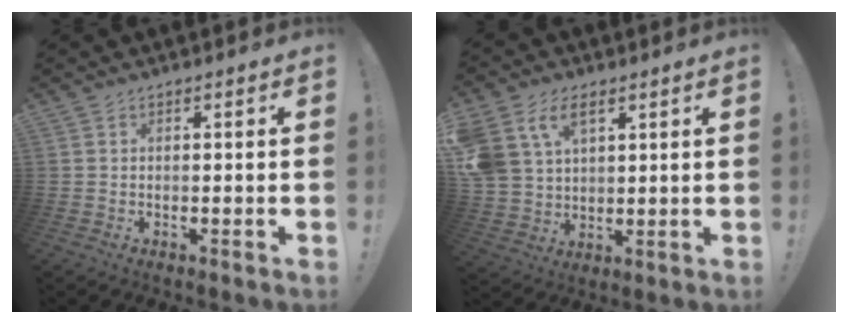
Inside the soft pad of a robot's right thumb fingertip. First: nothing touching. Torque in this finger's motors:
{"motor_torque": [0.32, 0.35, 0.89, 0.53, 0.12]}